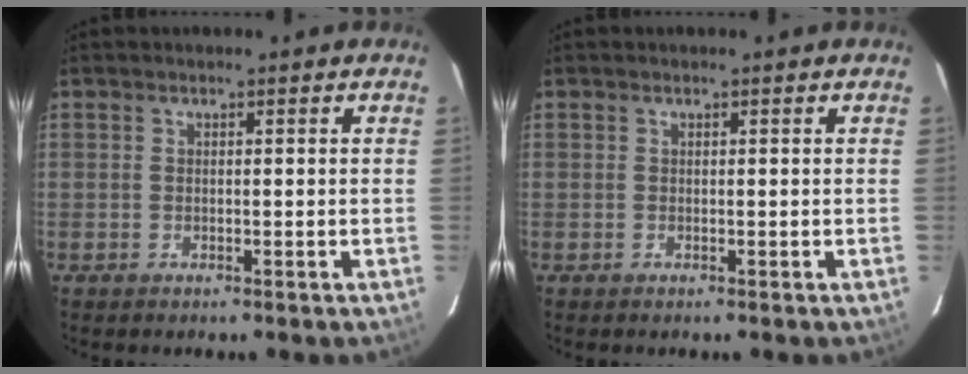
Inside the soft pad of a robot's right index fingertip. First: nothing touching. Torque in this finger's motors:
{"motor_torque": [-0.12, 0.24, -0.06, 0.00]}